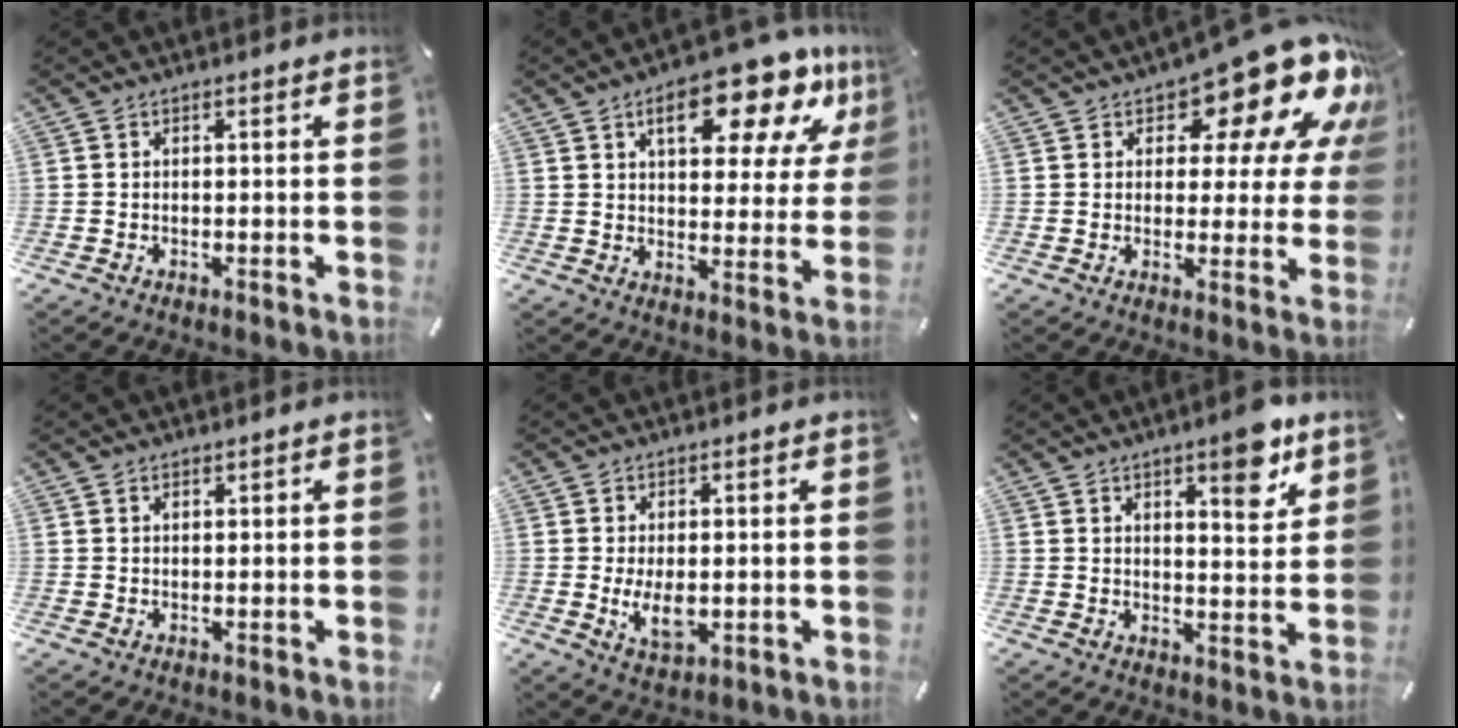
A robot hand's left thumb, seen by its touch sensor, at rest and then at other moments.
{"total": 17.8, "force": [10.3, 7.8, 12.3], "torque": [-0.165, -0.051, 0.164]}
{"total": 17.2, "force": [11.1, 7.7, 10.7], "torque": [-0.147, -0.079, 0.184]}
{"total": 1.0, "force": [0.8, 0.6, 0.2], "torque": [-0.005, 0.000, 0.015]}
{"total": 6.0, "force": [-0.2, 3.4, 4.8], "torque": [-0.098, -0.010, -0.009]}
{"total": 8.9, "force": [5.7, 3.2, 6.1], "torque": [-0.069, -0.035, 0.088]}